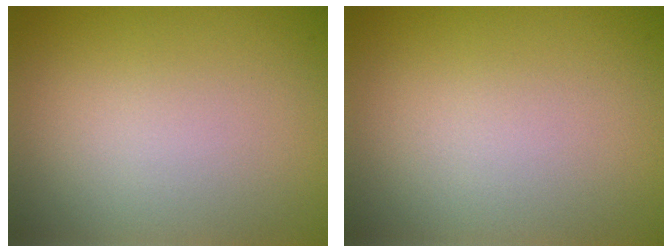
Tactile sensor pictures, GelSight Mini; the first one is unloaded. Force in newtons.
{"total": 0.0}